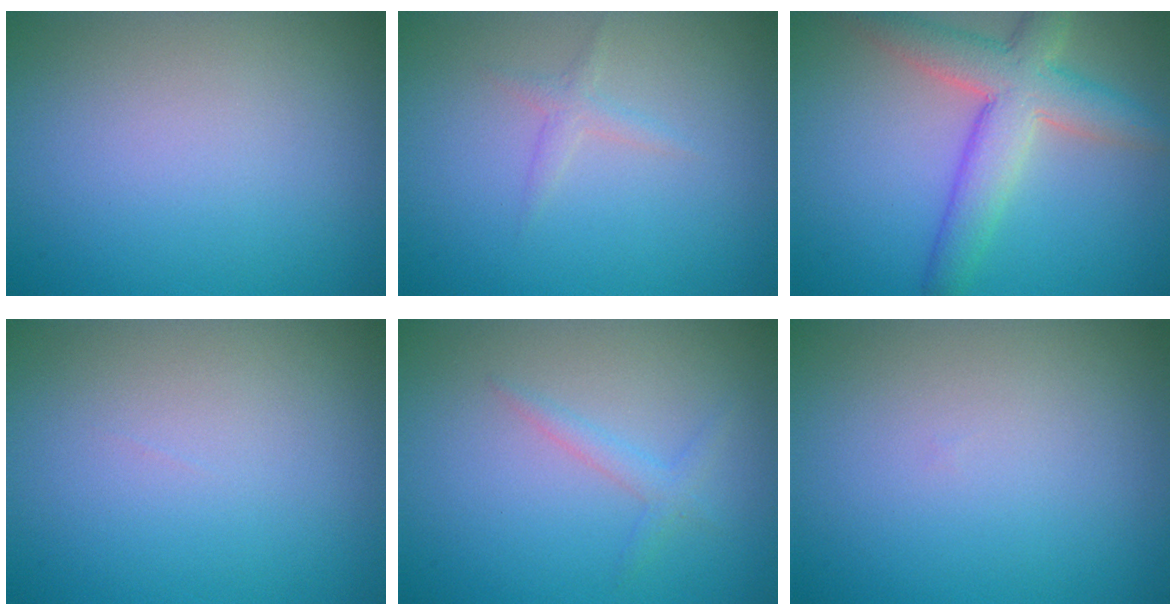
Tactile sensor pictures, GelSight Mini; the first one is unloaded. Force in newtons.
{"total": 1.0, "press": 1.0, "slide": 0.0}
{"total": 6.1, "press": 6.1, "slide": 0.5}
{"total": 0.0}
{"total": 1.3, "press": 1.3, "slide": 0.1}
{"total": 0.0}